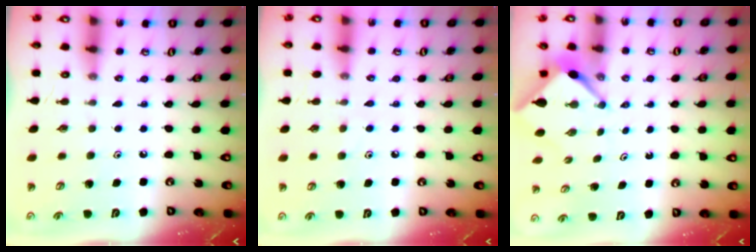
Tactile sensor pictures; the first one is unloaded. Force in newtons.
{"total": 5.5, "press": 5.4, "slide": 0.8}
{"total": 2.8, "press": 2.8, "slide": 0.2}